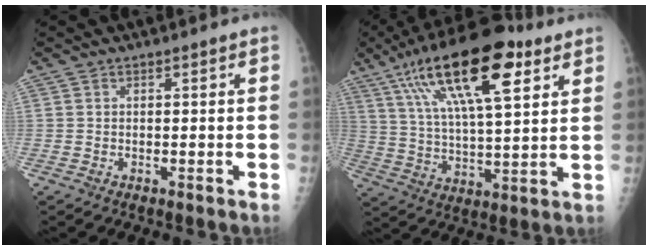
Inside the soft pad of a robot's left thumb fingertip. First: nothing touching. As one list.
[{"total": 21.6, "force": [10.7, 7.1, 17.4], "torque": [-0.288, -0.014, 0.180]}]